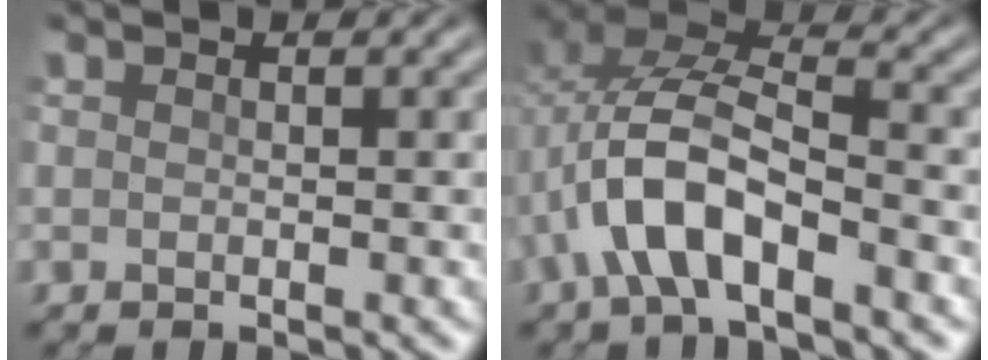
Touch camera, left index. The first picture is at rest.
{"total": 7.5, "force": [-2.9, 3.3, 6.1], "torque": [-0.124, 0.011, -0.056]}